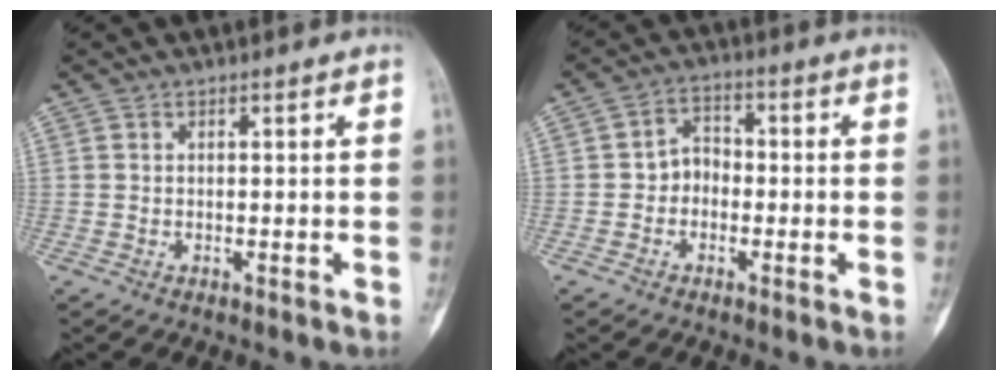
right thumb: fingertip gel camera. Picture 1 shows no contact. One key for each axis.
{"total": 4.6, "fx": -1.0, "fy": 3.8, "fz": 2.4, "tx": -0.017, "ty": 0.022, "tz": -0.030}